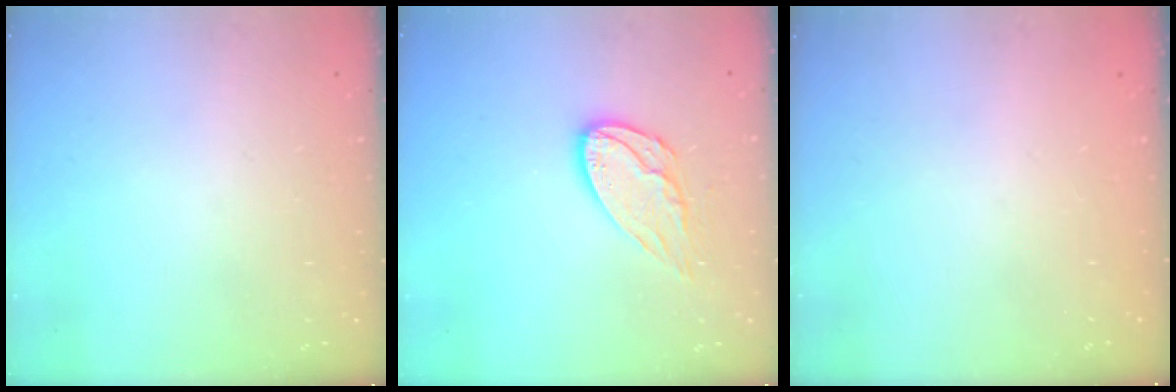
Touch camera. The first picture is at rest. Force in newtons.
{"total": 10.3, "press": 10.3, "slide": 0.4}
{"total": 0.0}